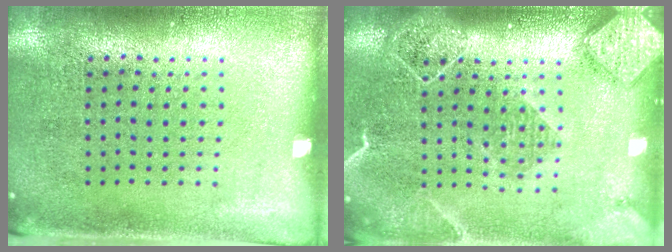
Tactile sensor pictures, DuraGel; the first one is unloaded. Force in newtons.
{"total": 2.2, "press": 1.9, "slide": 1.1}